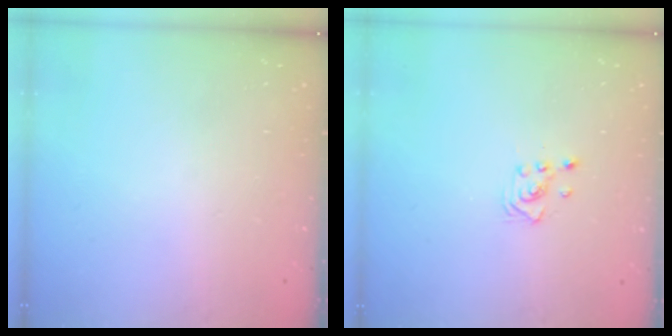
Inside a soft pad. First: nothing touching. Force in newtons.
{"total": 2.8, "press": 2.8, "slide": 0.3}